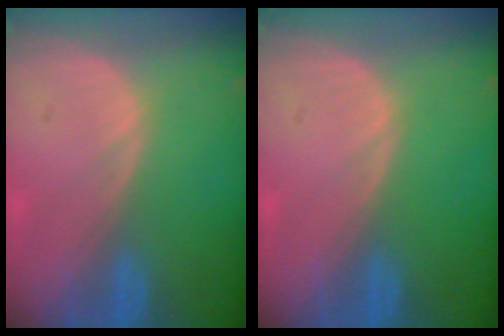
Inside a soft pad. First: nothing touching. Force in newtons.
{"total": 0.0}